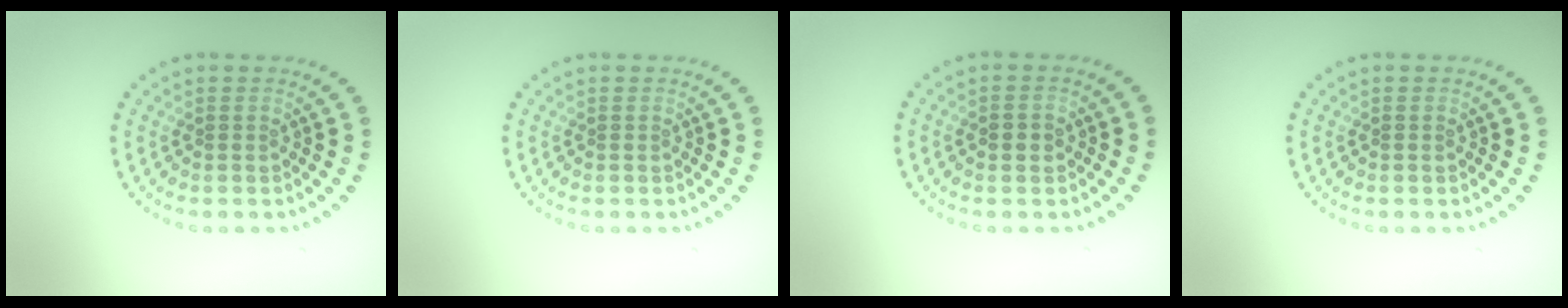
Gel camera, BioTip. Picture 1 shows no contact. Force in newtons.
{"total": 0.0}
{"total": 2.0, "press": 2.0, "slide": 0.1}
{"total": 0.0}